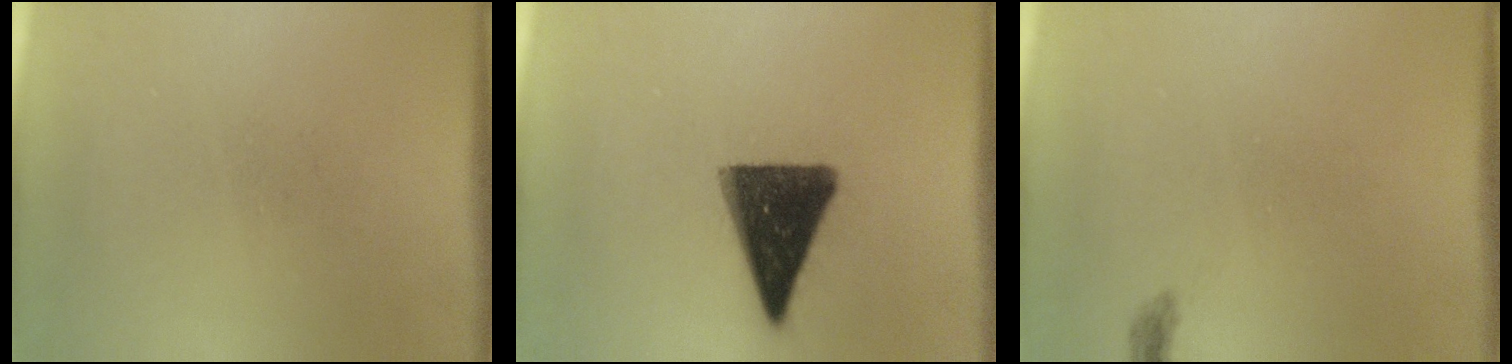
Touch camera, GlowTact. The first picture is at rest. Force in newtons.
{"total": 14.7}
{"total": 0.7}